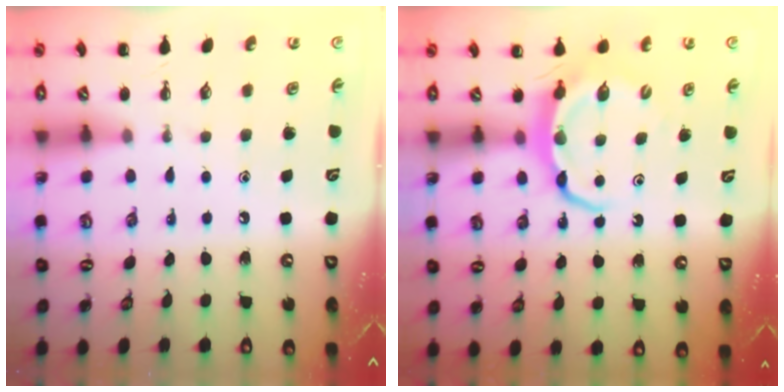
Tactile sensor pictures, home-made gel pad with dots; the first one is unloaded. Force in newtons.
{"total": 5.9, "press": 5.9, "slide": 0.5}